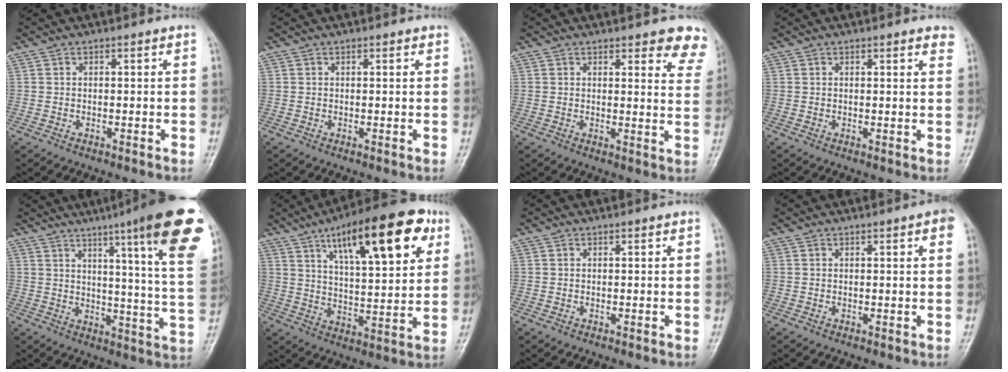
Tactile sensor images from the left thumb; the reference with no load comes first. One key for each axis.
{"total": 0.8, "fx": 0.5, "fy": 0.3, "fz": 0.5, "tx": -0.008, "ty": -0.002, "tz": 0.005}
{"total": 9.0, "fx": 7.6, "fy": 2.7, "fz": 3.8, "tx": -0.001, "ty": -0.039, "tz": 0.062}
{"total": 3.1, "fx": 2.5, "fy": 0.8, "fz": 1.7, "tx": -0.009, "ty": -0.005, "tz": 0.023}
{"total": 24.5, "fx": 13.7, "fy": 2.1, "fz": 20.2, "tx": -0.231, "ty": -0.057, "tz": 0.168}
{"total": 21.2, "fx": 10.2, "fy": 7.0, "fz": 17.3, "tx": -0.228, "ty": -0.020, "tz": 0.156}
{"total": 0.0}
{"total": 2.5, "fx": 1.1, "fy": 0.5, "fz": 2.2, "tx": -0.023, "ty": 0.001, "tz": 0.009}